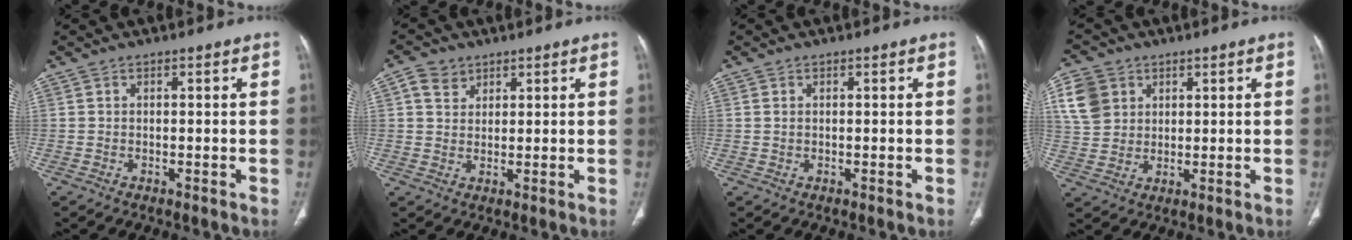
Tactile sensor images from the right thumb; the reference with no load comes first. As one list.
[{"total": 4.0, "force": [2.1, 3.1, 1.4], "torque": [-0.014, -0.008, 0.041]}, {"total": 0.7, "force": [0.1, 0.4, 0.5], "torque": [-0.011, -0.001, 0.003]}, {"total": 8.6, "force": [3.3, 7.0, 3.6], "torque": [-0.054, -0.002, 0.070]}]